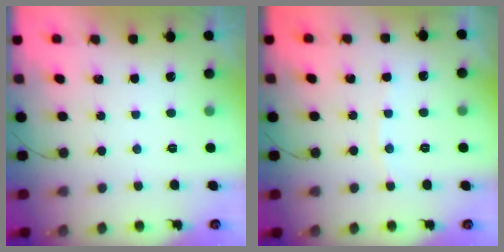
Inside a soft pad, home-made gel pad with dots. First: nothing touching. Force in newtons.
{"total": 2.9, "press": 2.8, "slide": 0.4}